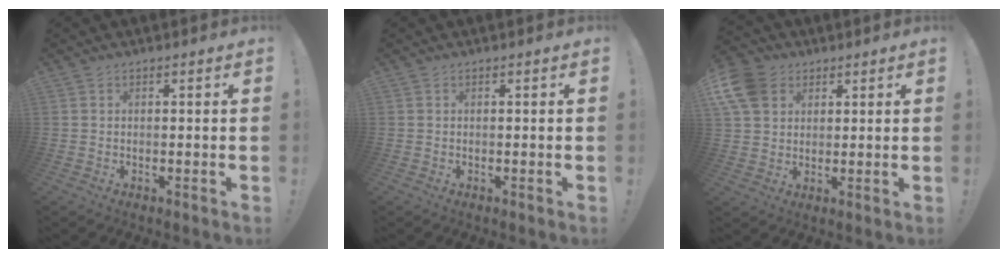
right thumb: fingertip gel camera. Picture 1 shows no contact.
{"total": 0.0}
{"total": 9.9, "force": [4.1, 7.7, 4.6], "torque": [-0.095, -0.017, 0.084]}